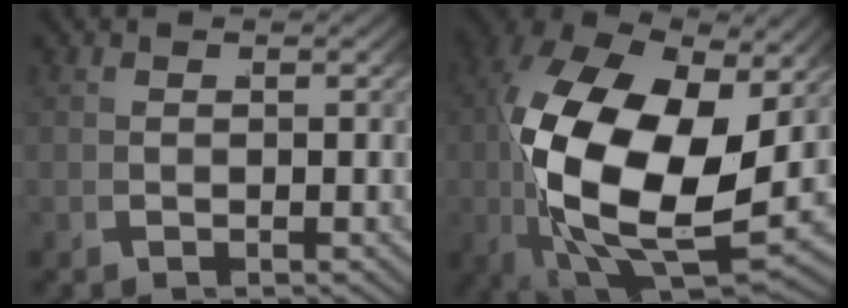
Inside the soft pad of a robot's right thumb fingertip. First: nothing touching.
{"total": 19.2, "force": [-0.7, 11.7, 15.3], "torque": [-0.342, -0.081, 0.030]}